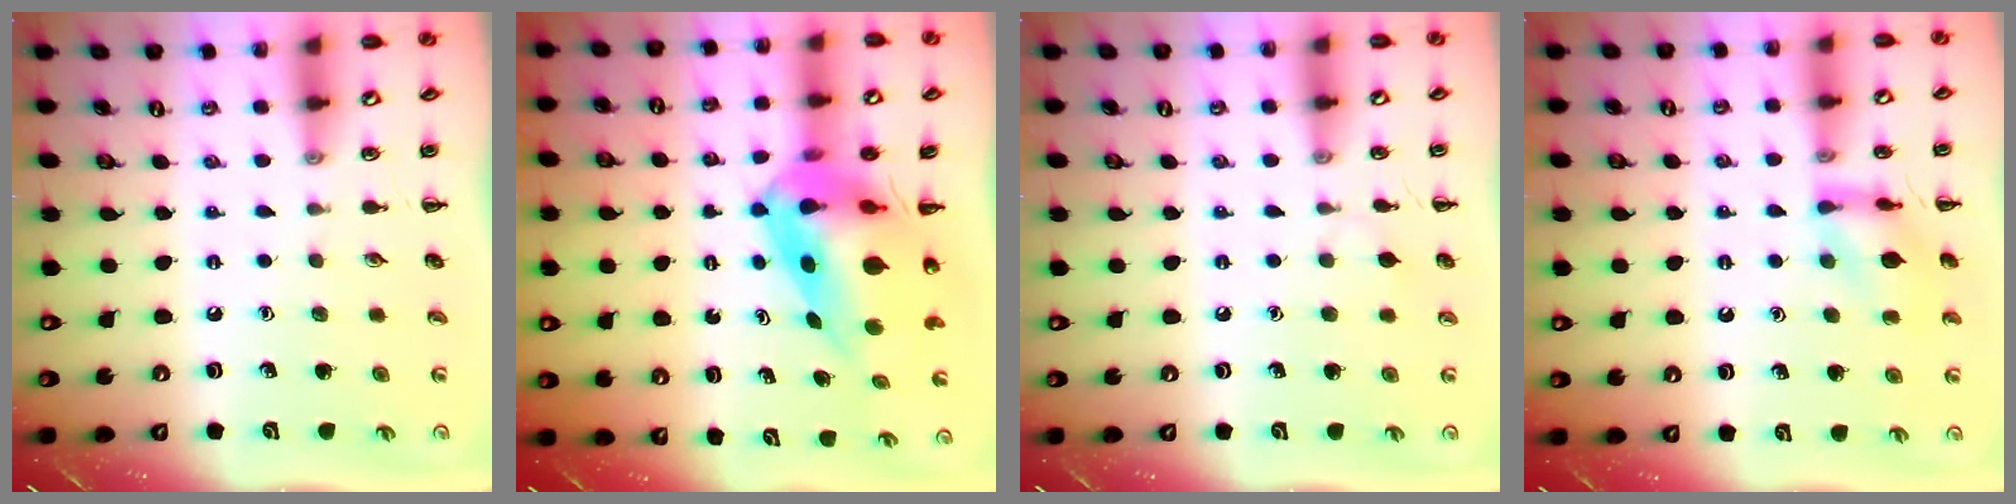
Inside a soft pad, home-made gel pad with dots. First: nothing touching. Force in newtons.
{"total": 11.2, "press": 10.7, "slide": 3.1}
{"total": 5.1, "press": 4.8, "slide": 1.6}
{"total": 10.6, "press": 10.6, "slide": 0.9}